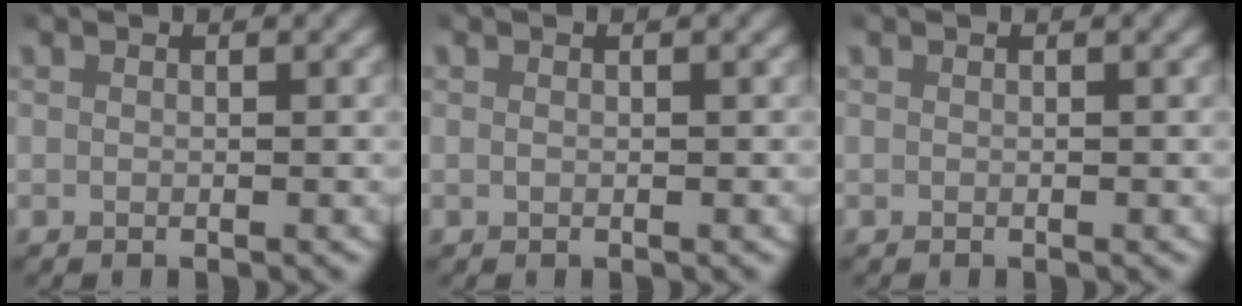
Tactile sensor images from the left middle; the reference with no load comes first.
{"total": 0.0}
{"total": 0.0}